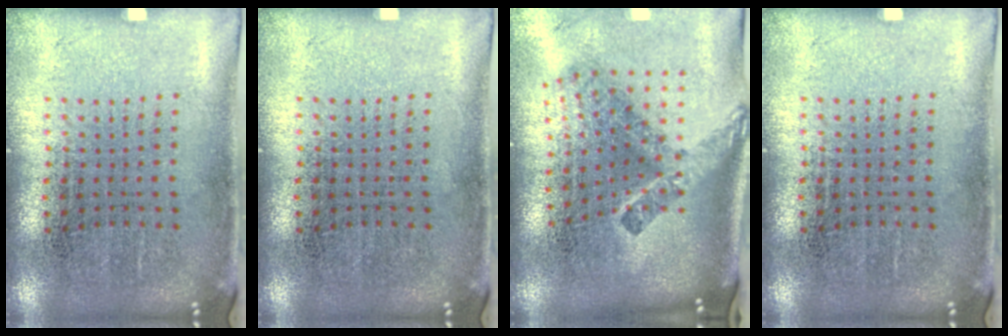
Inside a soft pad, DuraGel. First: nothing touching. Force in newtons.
{"total": 0.0}
{"total": 2.4, "press": 1.5, "slide": 1.9}
{"total": 0.0}